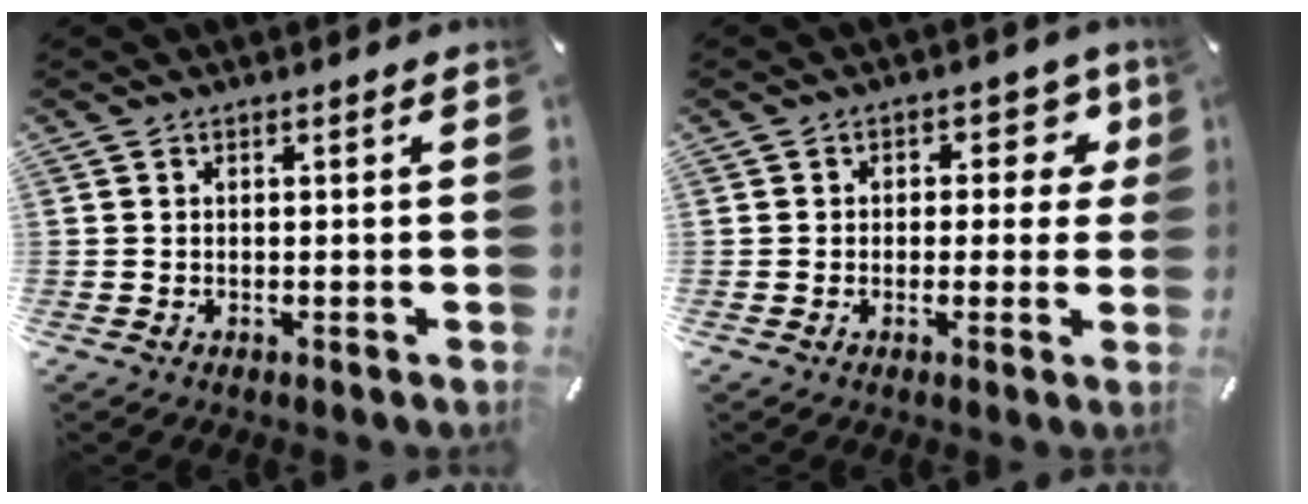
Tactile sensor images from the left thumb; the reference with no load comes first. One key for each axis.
{"total": 6.5, "fx": 1.6, "fy": 5.1, "fz": 3.7, "tx": -0.034, "ty": 0.002, "tz": 0.020}